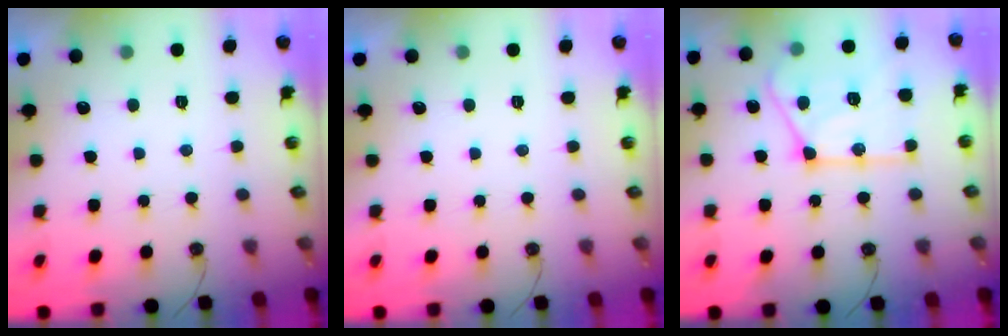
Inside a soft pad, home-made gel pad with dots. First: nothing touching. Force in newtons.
{"total": 0.0}
{"total": 18.4, "press": 18.4, "slide": 1.6}